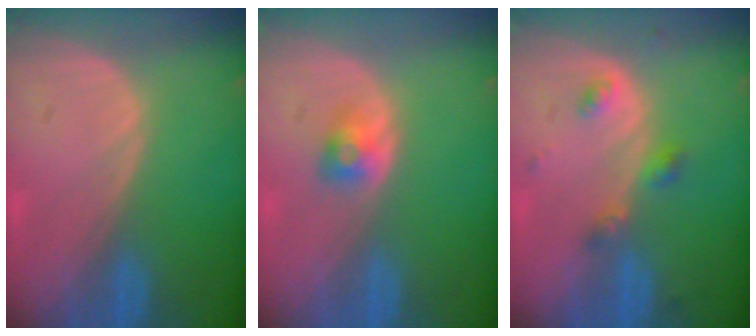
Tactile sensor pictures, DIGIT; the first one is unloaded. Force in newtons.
{"total": 2.7, "press": 2.4, "slide": 1.1}
{"total": 3.4, "press": 3.4, "slide": 0.5}